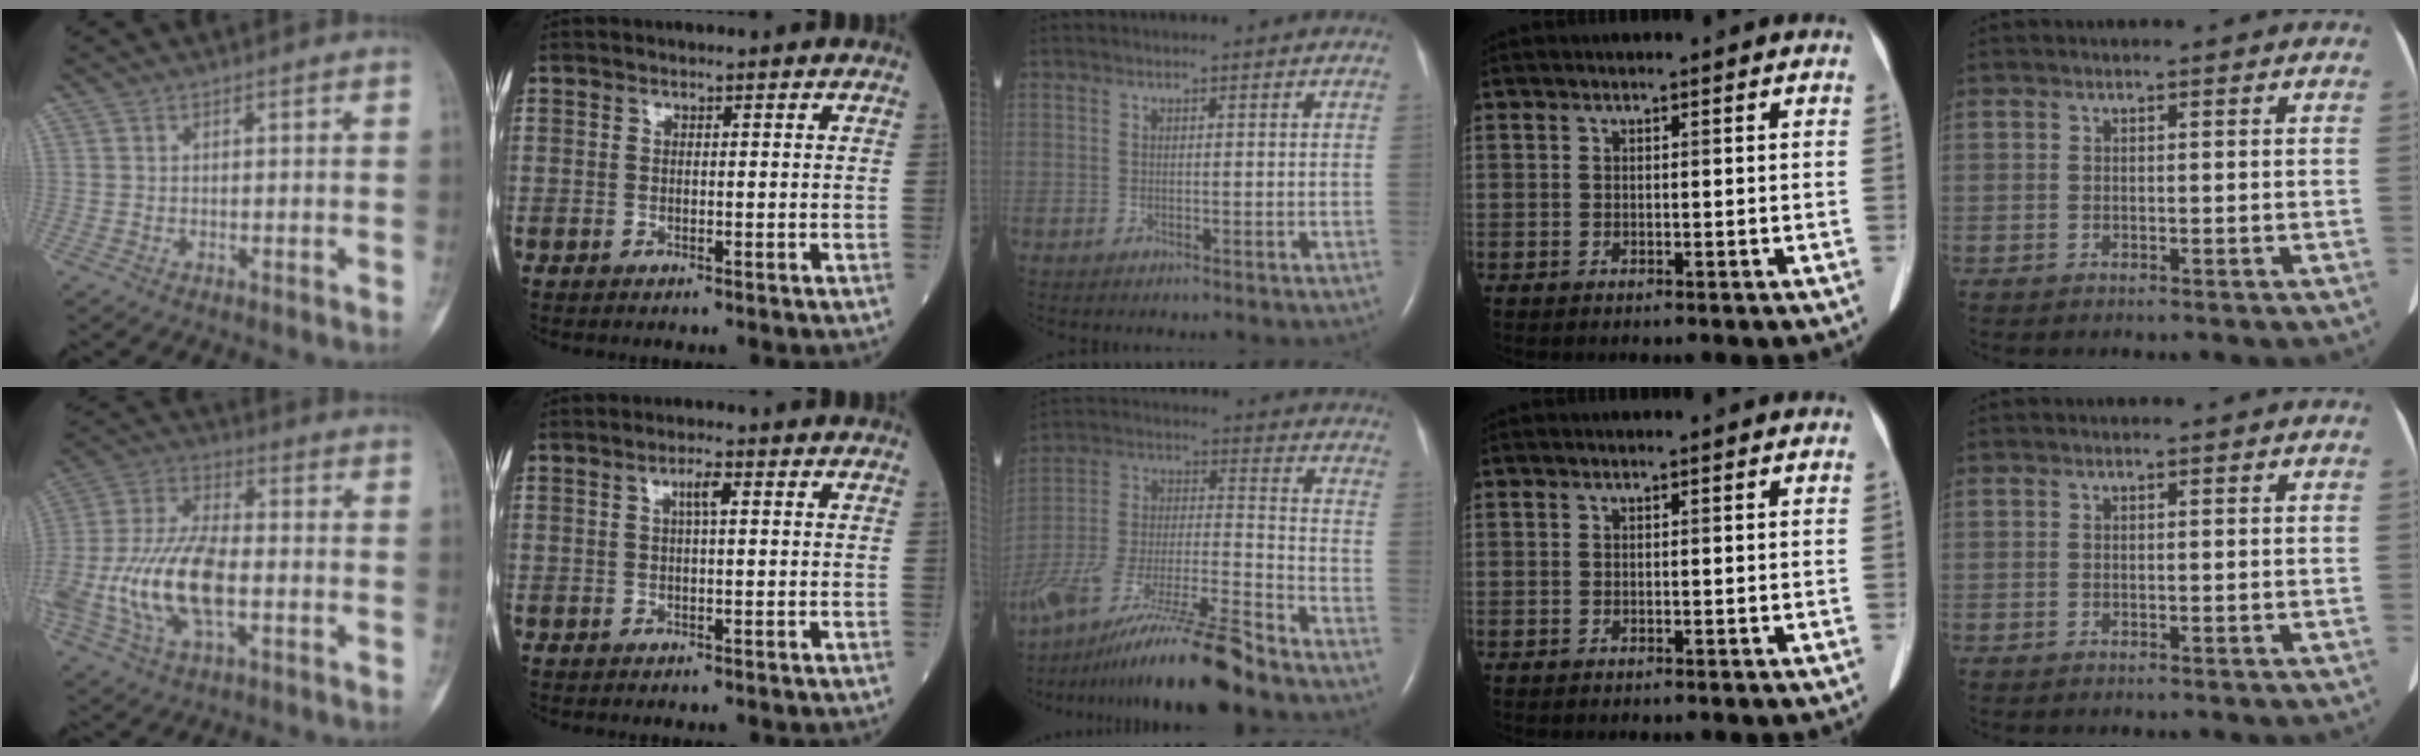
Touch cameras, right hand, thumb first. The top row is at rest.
{"thumb": {"total": 19.6, "force": [-4.3, 9.7, 16.5], "torque": [-0.359, 0.019, -0.077]}, "index": {"total": 2.4, "force": [0.8, 0.3, 2.2], "torque": [-0.041, 0.004, 0.012]}, "middle": {"total": 18.7, "force": [-15.1, 0.6, 11.2], "torque": [-0.229, -0.020, -0.274]}}